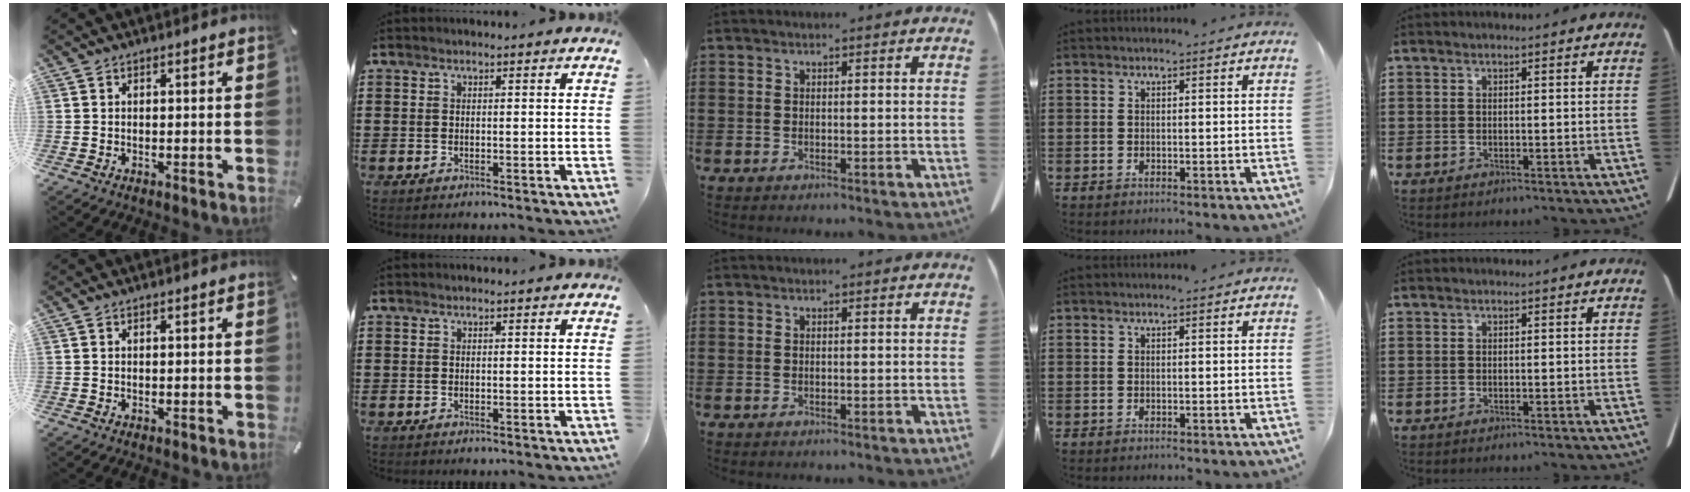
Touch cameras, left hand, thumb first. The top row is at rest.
{}